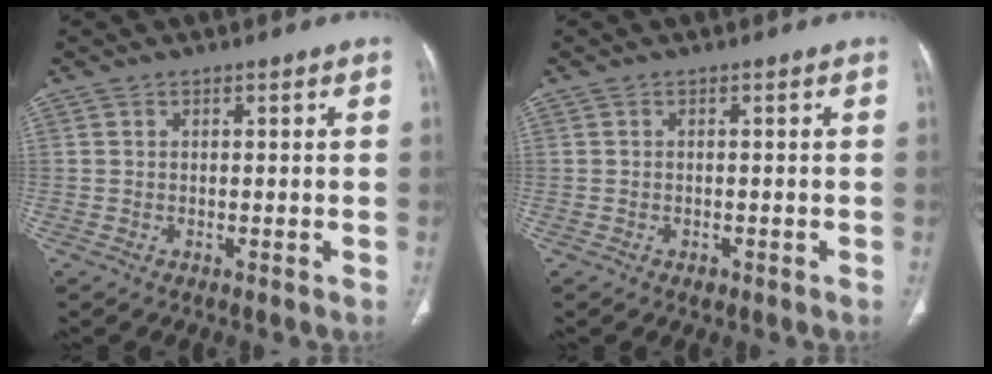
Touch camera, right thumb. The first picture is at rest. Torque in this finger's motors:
{"motor_torque": [0.21, -0.04, 0.06, -0.47, 0.01]}